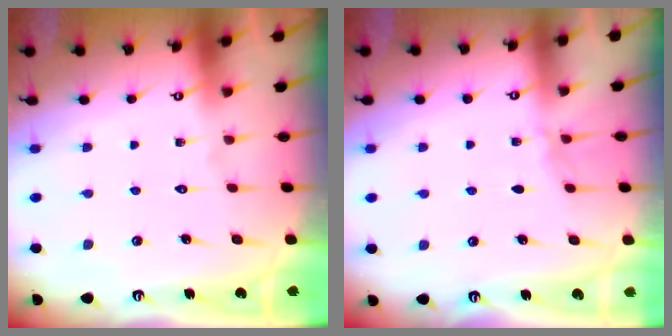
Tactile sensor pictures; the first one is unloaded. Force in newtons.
{"total": 2.5, "press": 2.5, "slide": 0.5}